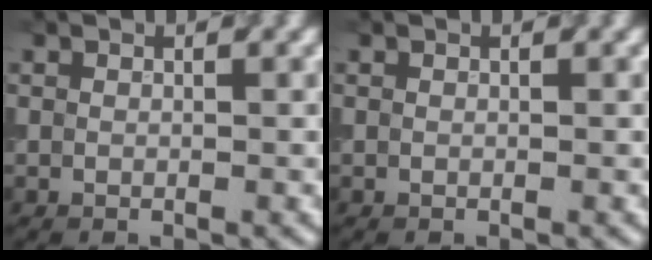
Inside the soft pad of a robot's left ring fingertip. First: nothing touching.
{"total": 0.0}